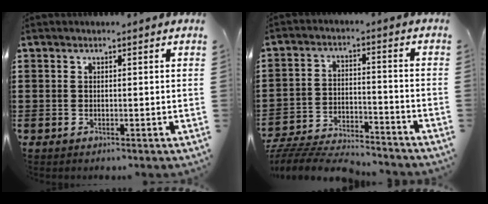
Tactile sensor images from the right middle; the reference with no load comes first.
{"total": 6.7, "force": [-6.6, 0.8, 1.1], "torque": [-0.024, 0.013, -0.132]}